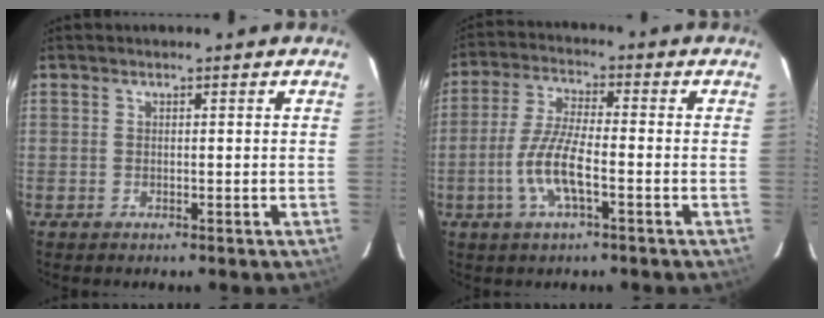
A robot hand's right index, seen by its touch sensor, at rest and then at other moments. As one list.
[{"total": 8.8, "force": [-3.1, 2.0, 7.9], "torque": [-0.169, -0.003, -0.062]}]